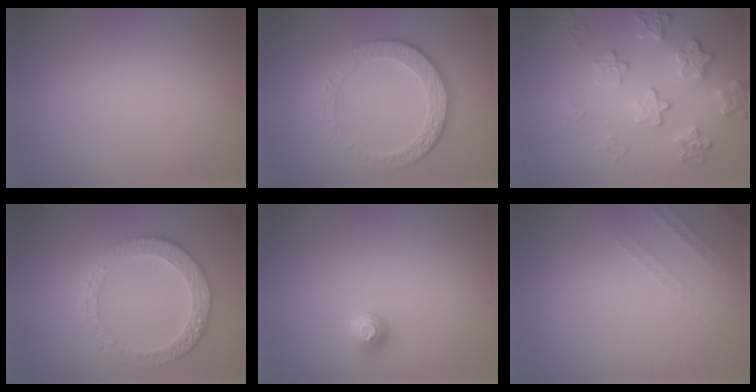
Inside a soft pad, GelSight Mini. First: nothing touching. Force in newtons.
{"total": 4.5, "press": 3.3, "slide": 3.1}
{"total": 4.1, "press": 3.1, "slide": 2.6}
{"total": 3.8, "press": 3.7, "slide": 0.7}
{"total": 1.1, "press": 1.0, "slide": 0.4}
{"total": 1.3, "press": 1.2, "slide": 0.4}